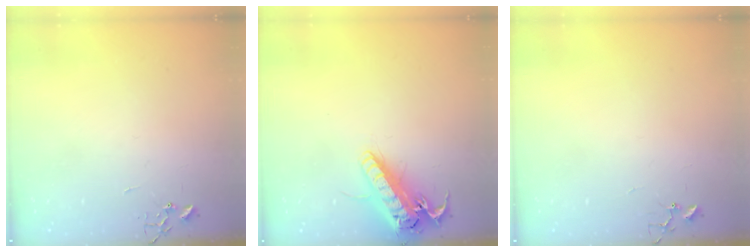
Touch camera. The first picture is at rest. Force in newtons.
{"total": 19.1, "press": 18.8, "slide": 3.3}
{"total": 3.8, "press": 3.7, "slide": 0.3}